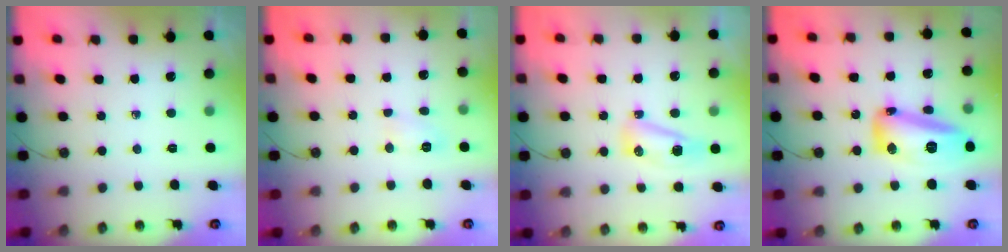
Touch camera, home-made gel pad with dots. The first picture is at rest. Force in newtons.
{"total": 6.2, "press": 6.2, "slide": 0.5}
{"total": 7.2, "press": 7.2, "slide": 0.9}
{"total": 30.4, "press": 21.3, "slide": 21.7}